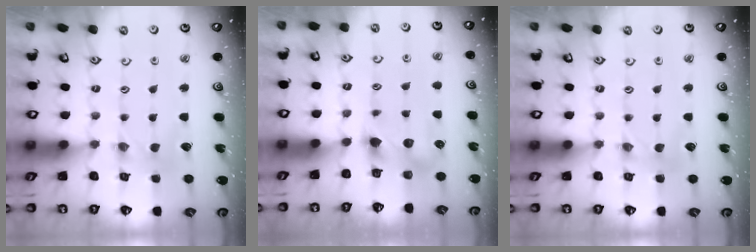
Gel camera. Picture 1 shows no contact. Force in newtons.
{"total": 7.3, "press": 7.2, "slide": 0.6}
{"total": 1.1, "press": 1.1, "slide": 0.2}